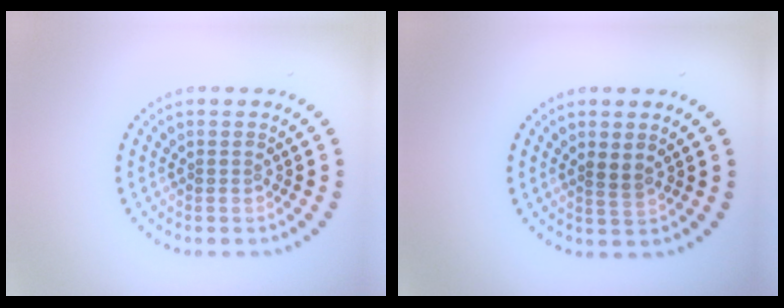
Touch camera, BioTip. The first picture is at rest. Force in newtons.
{"total": 1.3, "press": 1.0, "slide": 0.8}